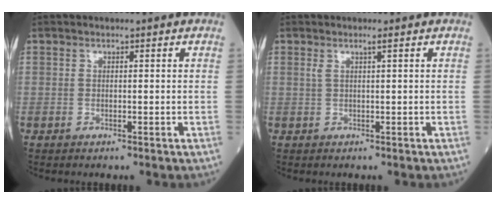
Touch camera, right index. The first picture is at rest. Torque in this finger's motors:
{"motor_torque": [0.21, 0.06, 0.16, 0.04]}